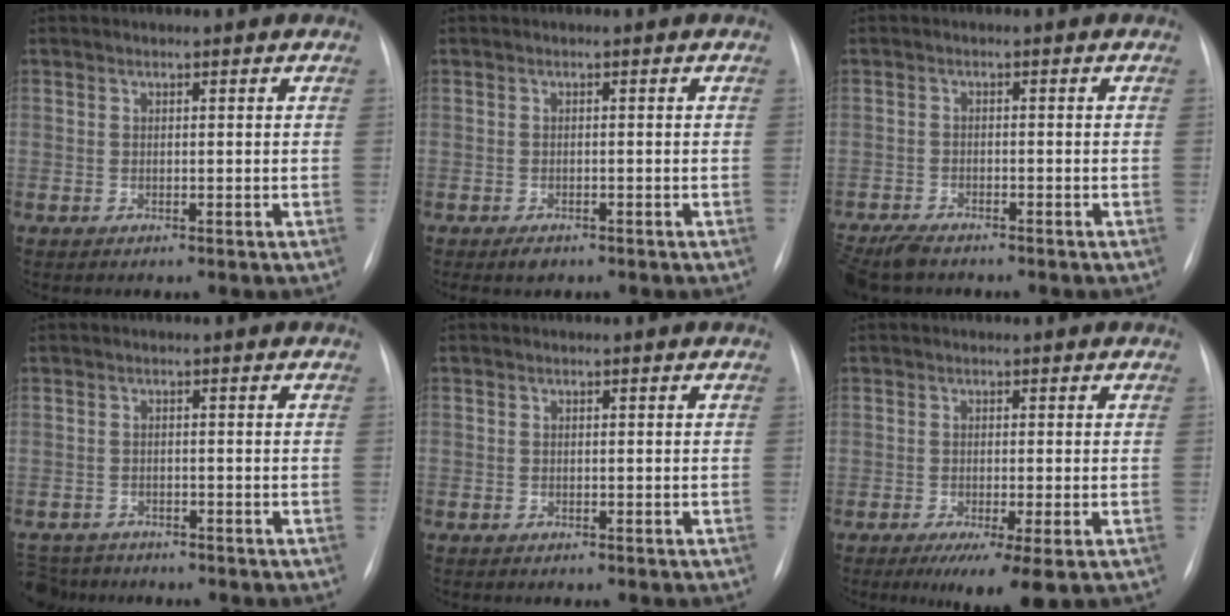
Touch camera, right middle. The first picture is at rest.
{"total": 1.5, "force": [-1.1, 0.7, 0.8], "torque": [-0.014, -0.001, -0.012]}
{"total": 5.7, "force": [-4.8, 1.7, 2.4], "torque": [-0.041, -0.014, -0.083]}
{"total": 5.7, "force": [-5.1, 2.6, 0.2], "torque": [-0.003, -0.004, -0.083]}
{"total": 0.7, "force": [-0.5, 0.5, 0.0], "torque": [-0.008, 0.005, -0.009]}
{"total": 6.3, "force": [-3.2, 0.8, 5.3], "torque": [-0.079, -0.018, -0.049]}